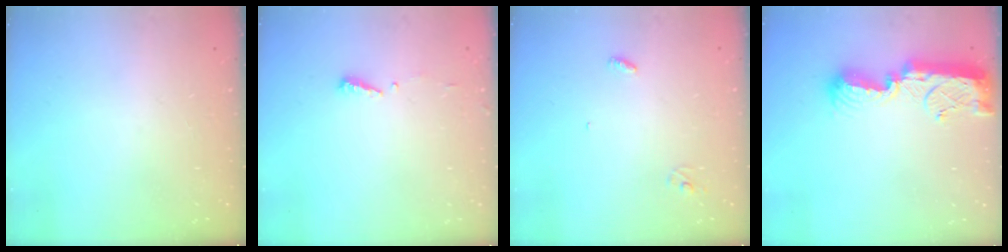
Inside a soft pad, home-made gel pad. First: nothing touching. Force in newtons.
{"total": 4.4, "press": 4.4, "slide": 0.3}
{"total": 2.7, "press": 2.7, "slide": 0.2}
{"total": 11.9, "press": 11.9, "slide": 0.5}